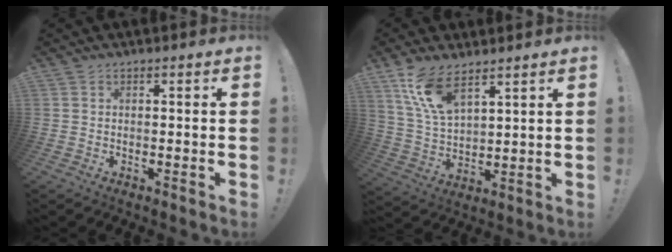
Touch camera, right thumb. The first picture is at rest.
{"total": 11.9, "force": [8.2, 4.6, 7.2], "torque": [-0.161, -0.035, 0.155]}